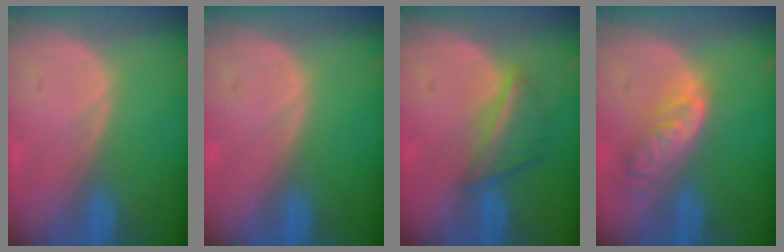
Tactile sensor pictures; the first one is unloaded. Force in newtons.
{"total": 0.0}
{"total": 5.6, "press": 5.1, "slide": 2.2}
{"total": 6.2, "press": 5.5, "slide": 2.8}